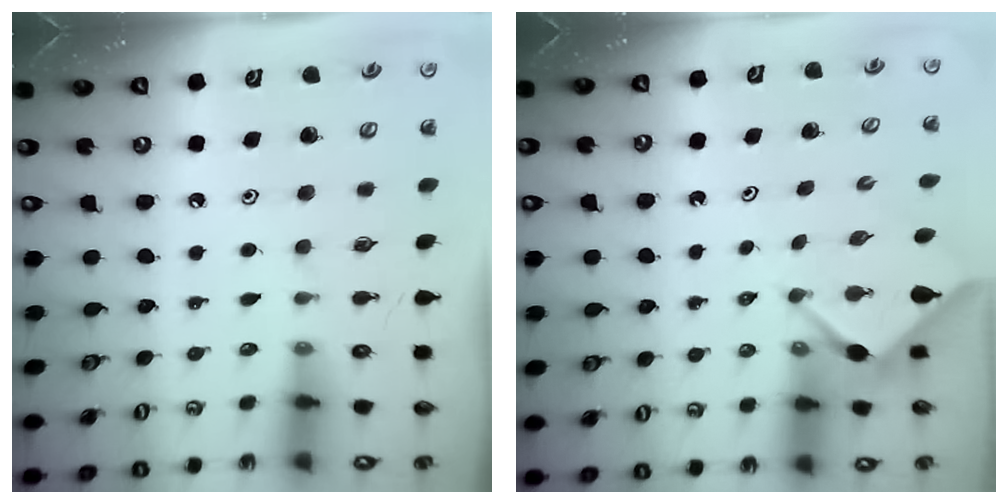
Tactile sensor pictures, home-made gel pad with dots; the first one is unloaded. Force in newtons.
{"total": 3.2, "press": 3.1, "slide": 0.4}